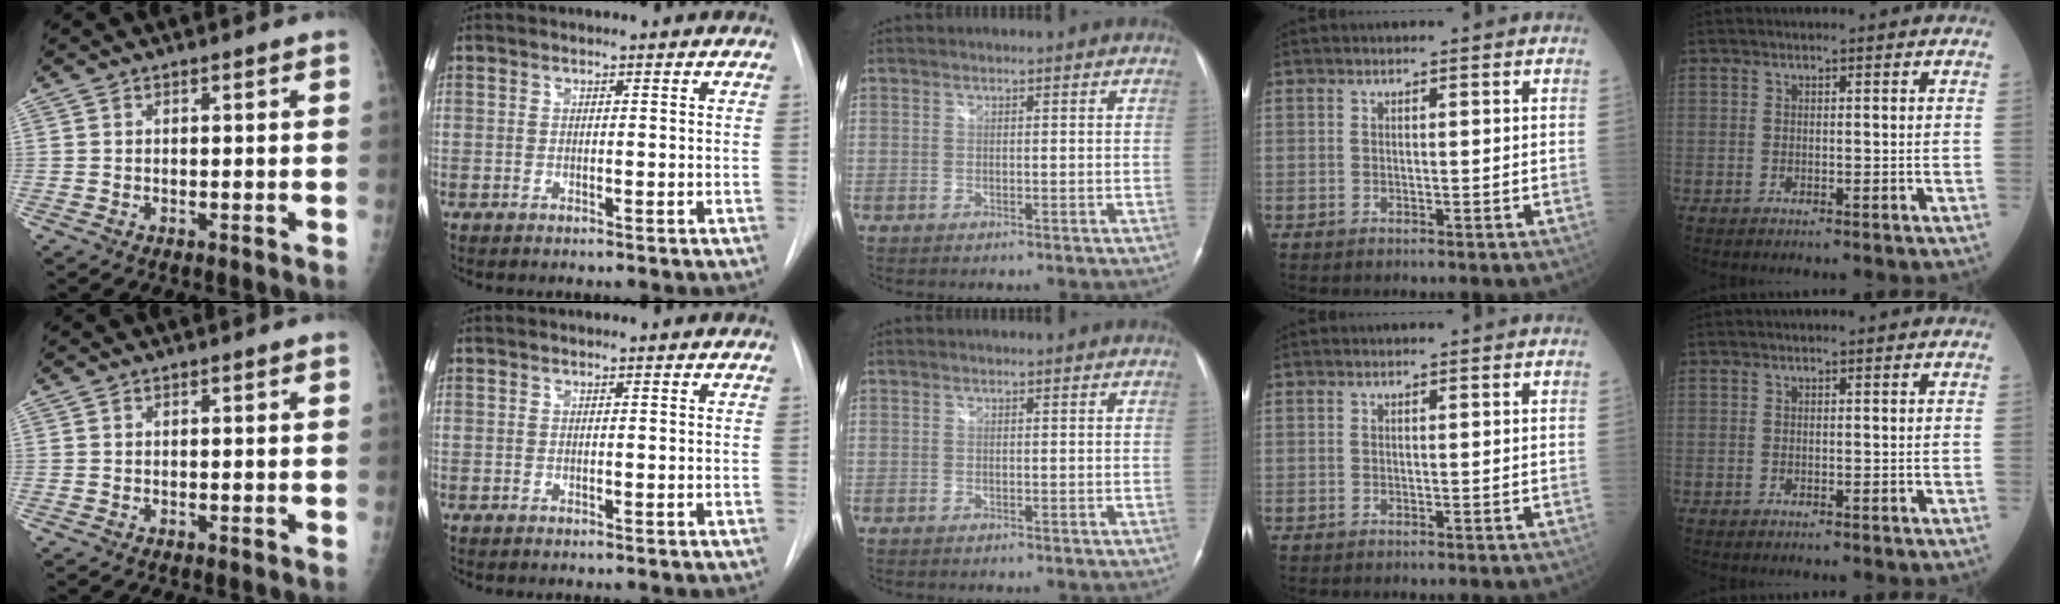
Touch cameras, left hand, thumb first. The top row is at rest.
{}